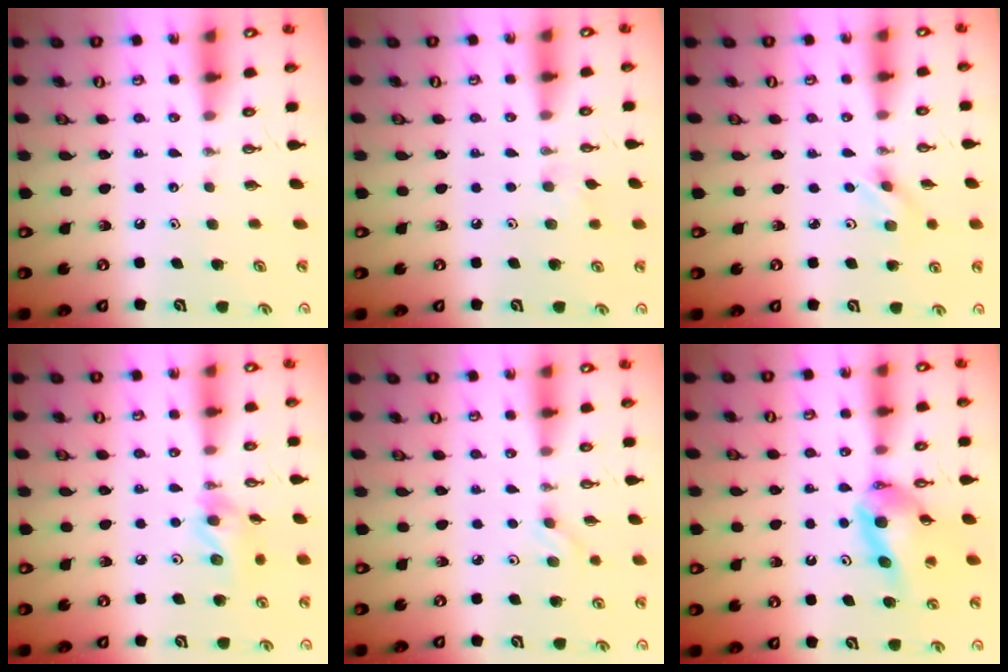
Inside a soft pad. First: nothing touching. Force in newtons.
{"total": 5.8, "press": 5.7, "slide": 0.8}
{"total": 2.0, "press": 1.9, "slide": 0.6}
{"total": 10.5, "press": 10.4, "slide": 1.1}
{"total": 2.6, "press": 2.1, "slide": 1.5}
{"total": 12.2, "press": 12.1, "slide": 1.8}